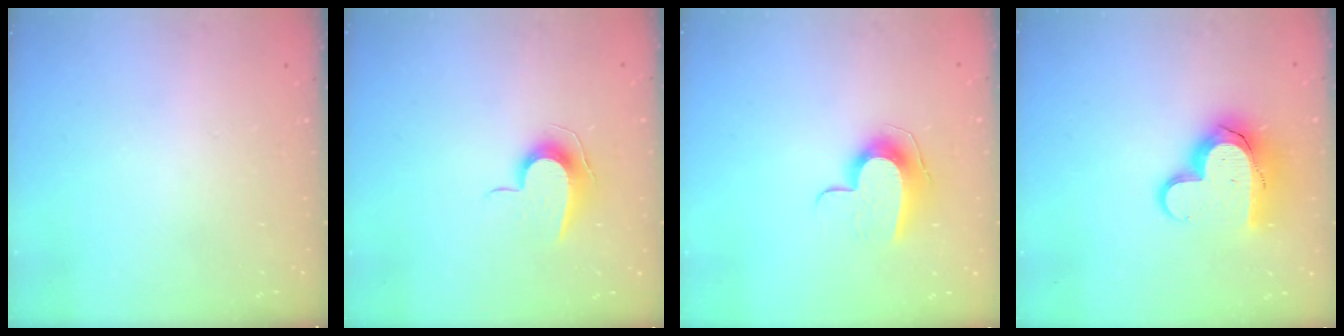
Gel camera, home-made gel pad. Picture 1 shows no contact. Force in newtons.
{"total": 8.8, "press": 8.7, "slide": 0.8}
{"total": 10.1, "press": 10.1, "slide": 0.5}
{"total": 14.1, "press": 14.0, "slide": 1.2}